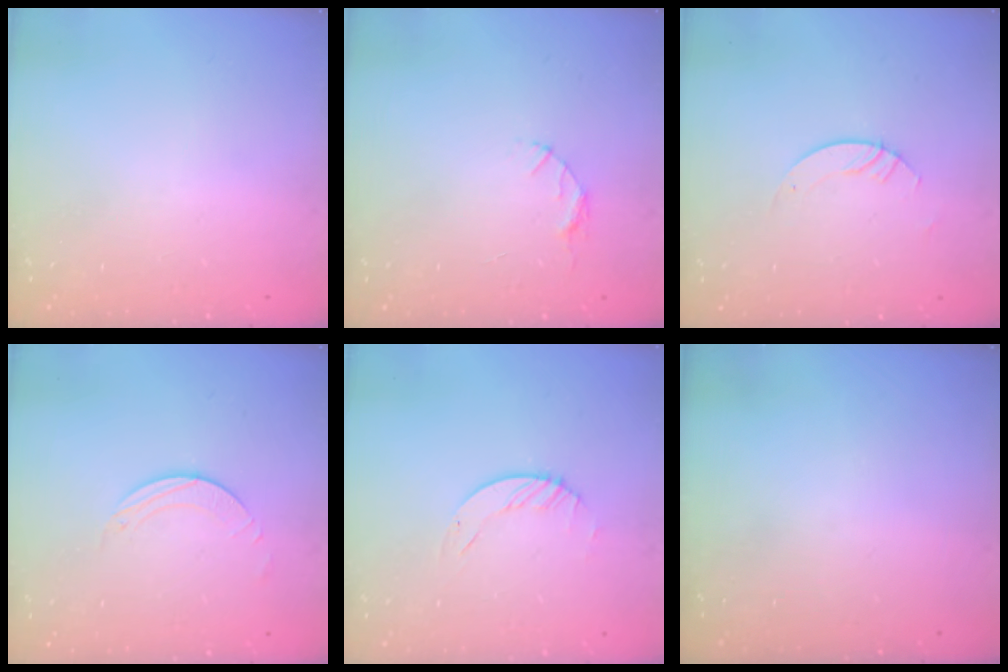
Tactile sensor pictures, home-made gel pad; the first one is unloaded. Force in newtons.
{"total": 3.2, "press": 3.2, "slide": 0.4}
{"total": 2.1, "press": 2.1, "slide": 0.2}
{"total": 2.0, "press": 2.0, "slide": 0.2}
{"total": 1.2, "press": 1.2, "slide": 0.2}
{"total": 0.0}